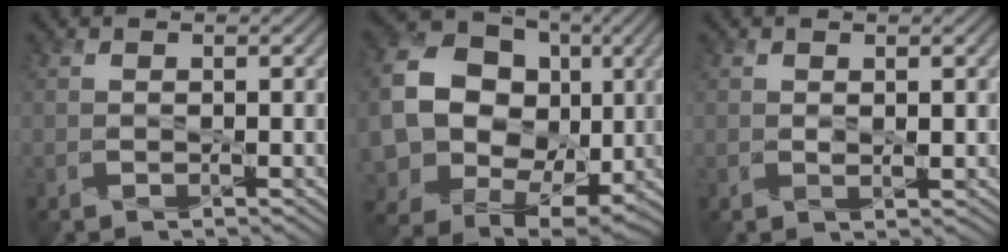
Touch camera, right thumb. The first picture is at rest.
{"total": 17.0, "force": [1.7, 14.7, 8.5], "torque": [-0.234, -0.002, 0.047]}
{"total": 0.7, "force": [0.5, 0.4, 0.3], "torque": [-0.010, 0.000, 0.013]}